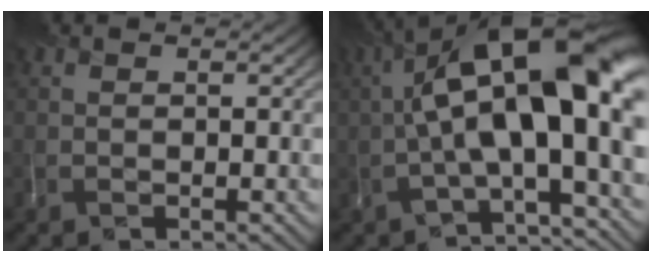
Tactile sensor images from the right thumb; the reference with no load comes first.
{"total": 17.8, "force": [0.6, 6.4, 16.6], "torque": [-0.253, 0.039, 0.013]}